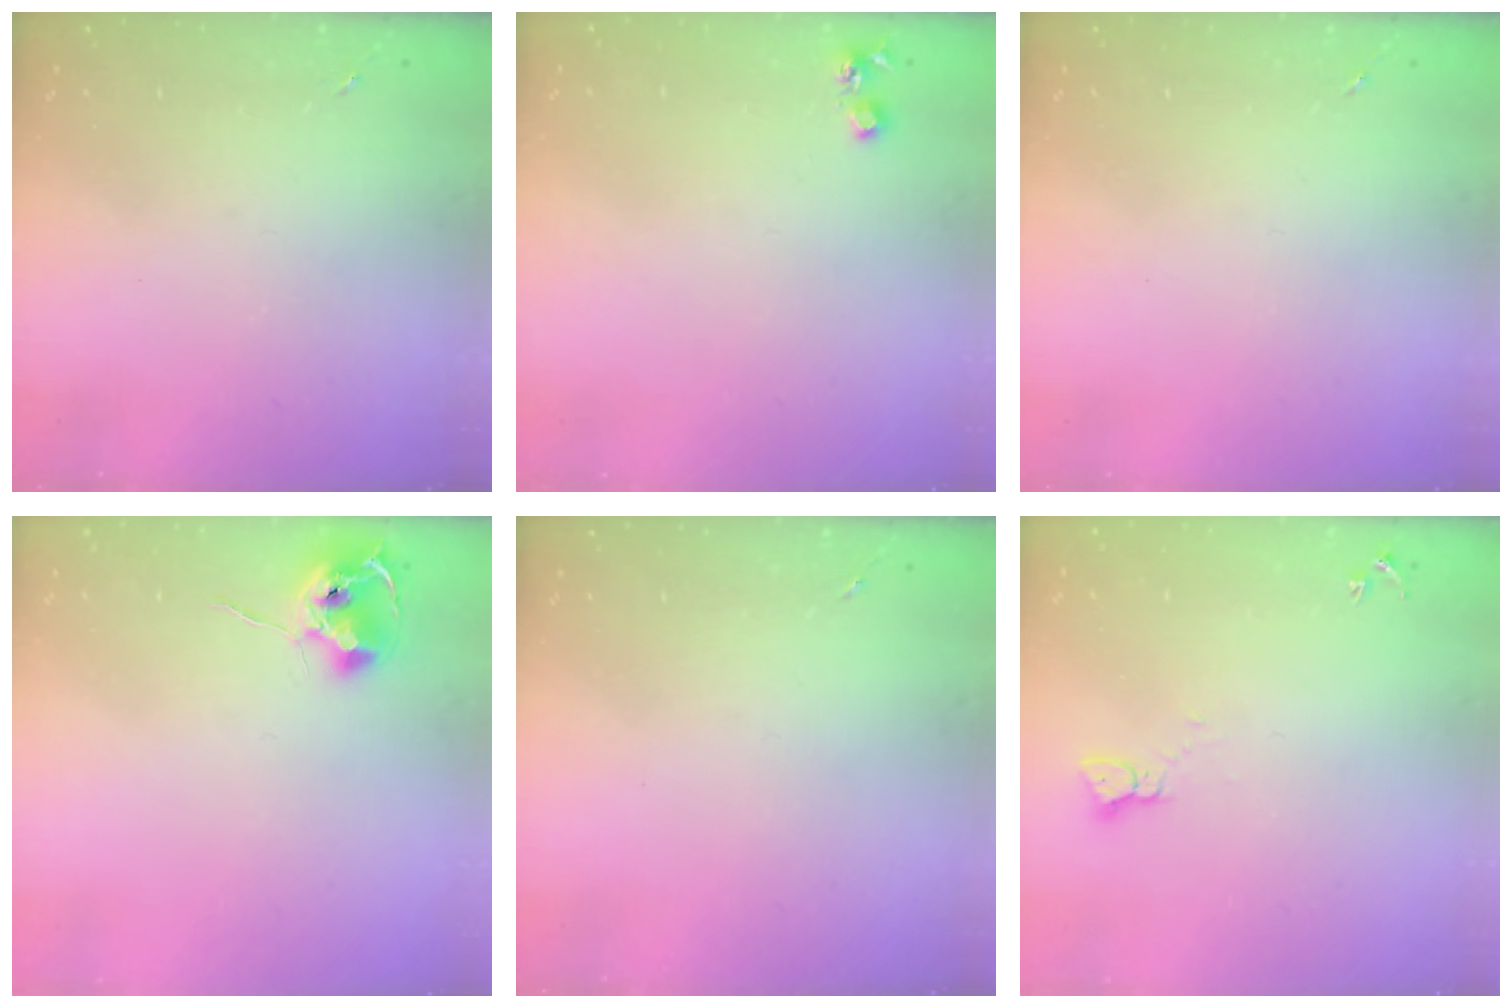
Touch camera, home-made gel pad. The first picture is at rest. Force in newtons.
{"total": 4.8, "press": 4.7, "slide": 0.7}
{"total": 0.0}
{"total": 9.1, "press": 9.1, "slide": 0.6}
{"total": 0.0}
{"total": 2.3, "press": 2.3, "slide": 0.3}